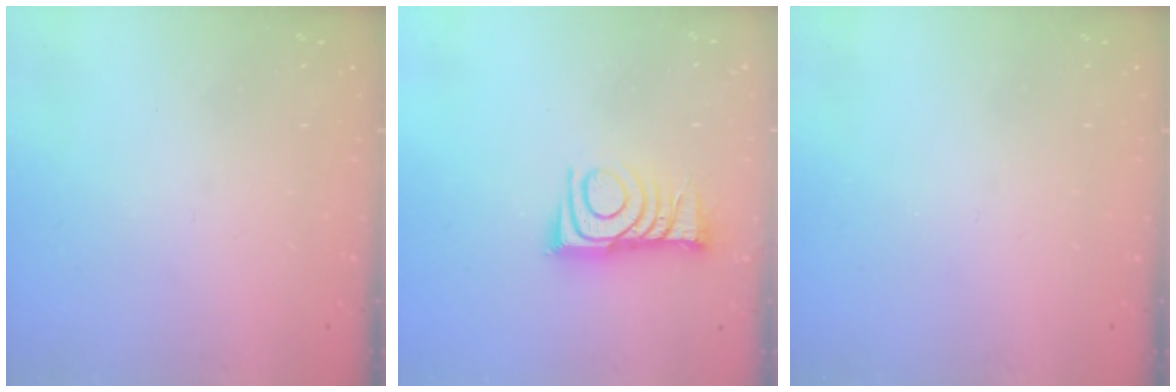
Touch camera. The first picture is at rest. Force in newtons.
{"total": 10.6, "press": 10.6, "slide": 0.4}
{"total": 0.0}